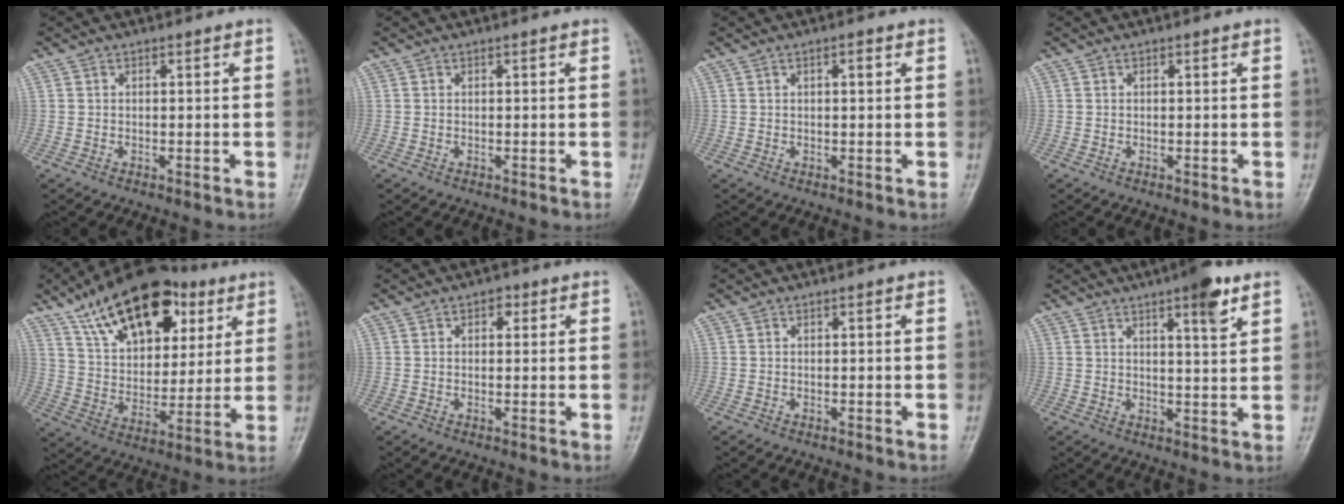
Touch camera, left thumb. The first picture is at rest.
{"total": 0.0}
{"total": 1.5, "force": [0.5, 0.5, 1.3], "torque": [-0.019, 0.002, 0.006]}
{"total": 0.0}
{"total": 23.4, "force": [12.8, 12.7, 14.9], "torque": [-0.212, -0.023, 0.218]}
{"total": 2.1, "force": [0.9, 1.4, 1.3], "torque": [-0.006, 0.001, 0.008]}
{"total": 0.0}
{"total": 7.0, "force": [4.2, 1.3, 5.4], "torque": [-0.071, -0.022, 0.058]}